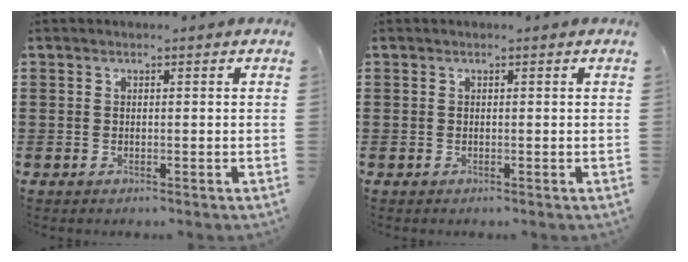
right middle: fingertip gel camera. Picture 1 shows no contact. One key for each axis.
{"total": 0.0}